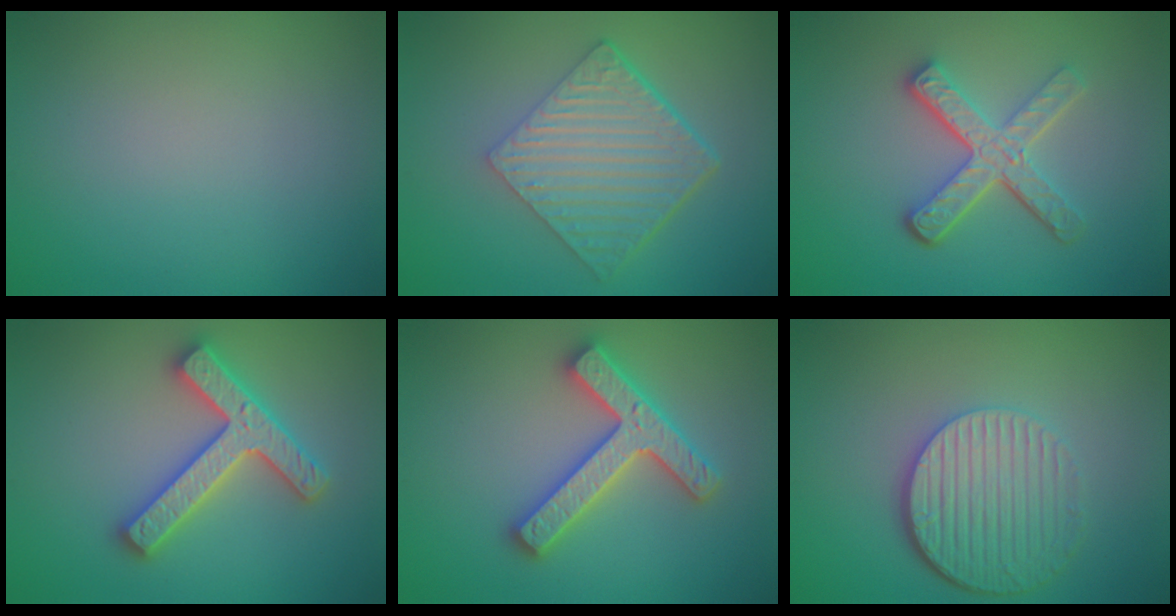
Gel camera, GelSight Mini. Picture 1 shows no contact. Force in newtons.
{"total": 6.4, "press": 4.4, "slide": 4.8}
{"total": 4.6, "press": 3.5, "slide": 3.0}
{"total": 4.7, "press": 4.6, "slide": 0.9}
{"total": 4.7, "press": 4.6, "slide": 0.9}
{"total": 5.6, "press": 4.1, "slide": 3.8}